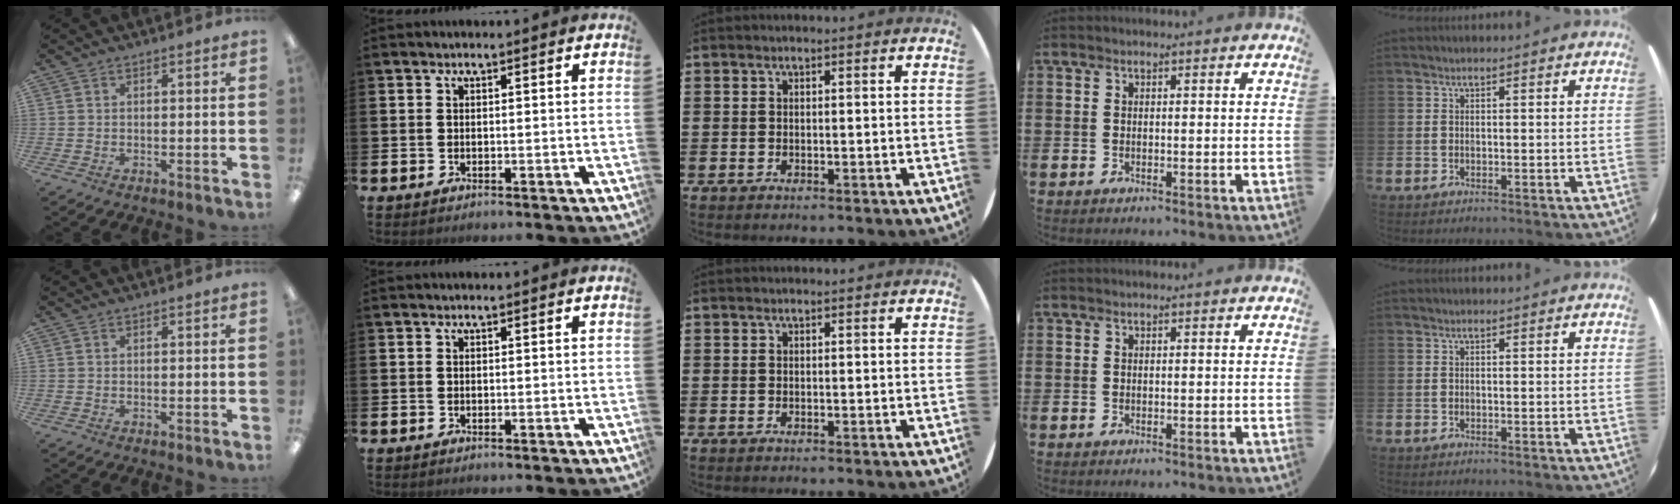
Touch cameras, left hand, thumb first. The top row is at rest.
{}